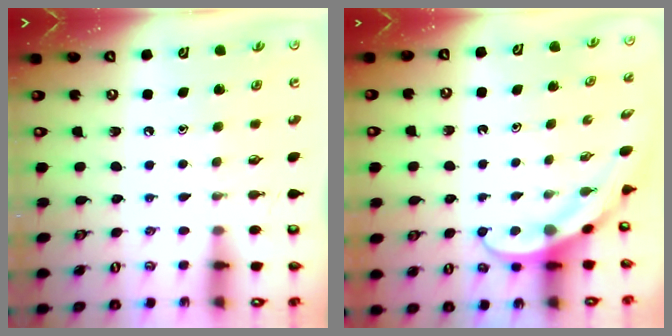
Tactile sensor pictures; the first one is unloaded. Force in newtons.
{"total": 4.0, "press": 3.9, "slide": 0.3}